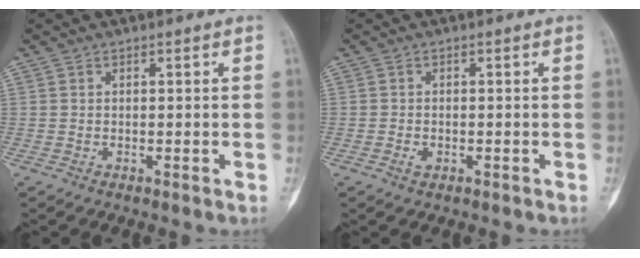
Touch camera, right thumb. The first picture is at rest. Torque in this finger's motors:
{"motor_torque": [-0.24, 0.24, 0.02, 0.24, 0.01]}